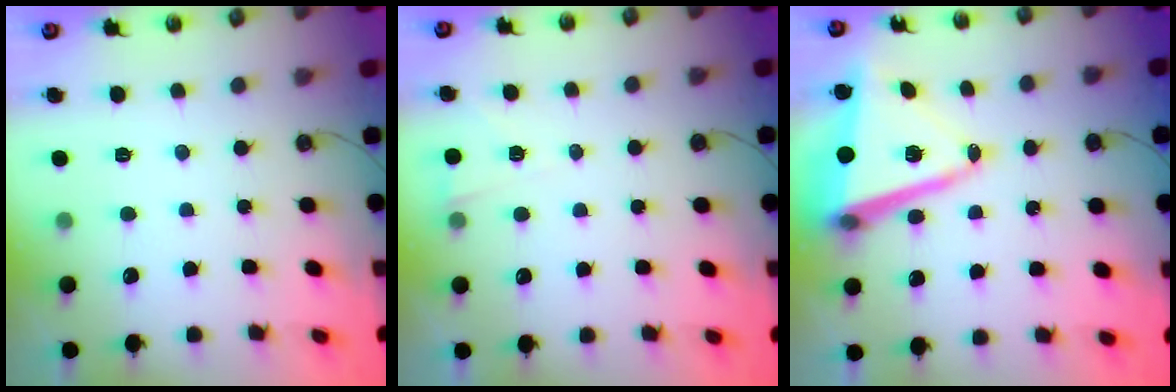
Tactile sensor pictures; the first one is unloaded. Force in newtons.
{"total": 2.7, "press": 2.1, "slide": 1.6}
{"total": 12.8, "press": 12.5, "slide": 2.5}